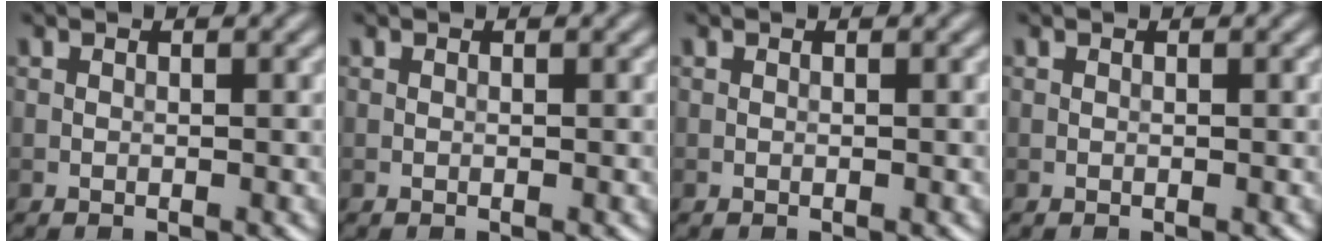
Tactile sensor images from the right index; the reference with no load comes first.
{"total": 0.0}
{"total": 0.0}
{"total": 0.0}